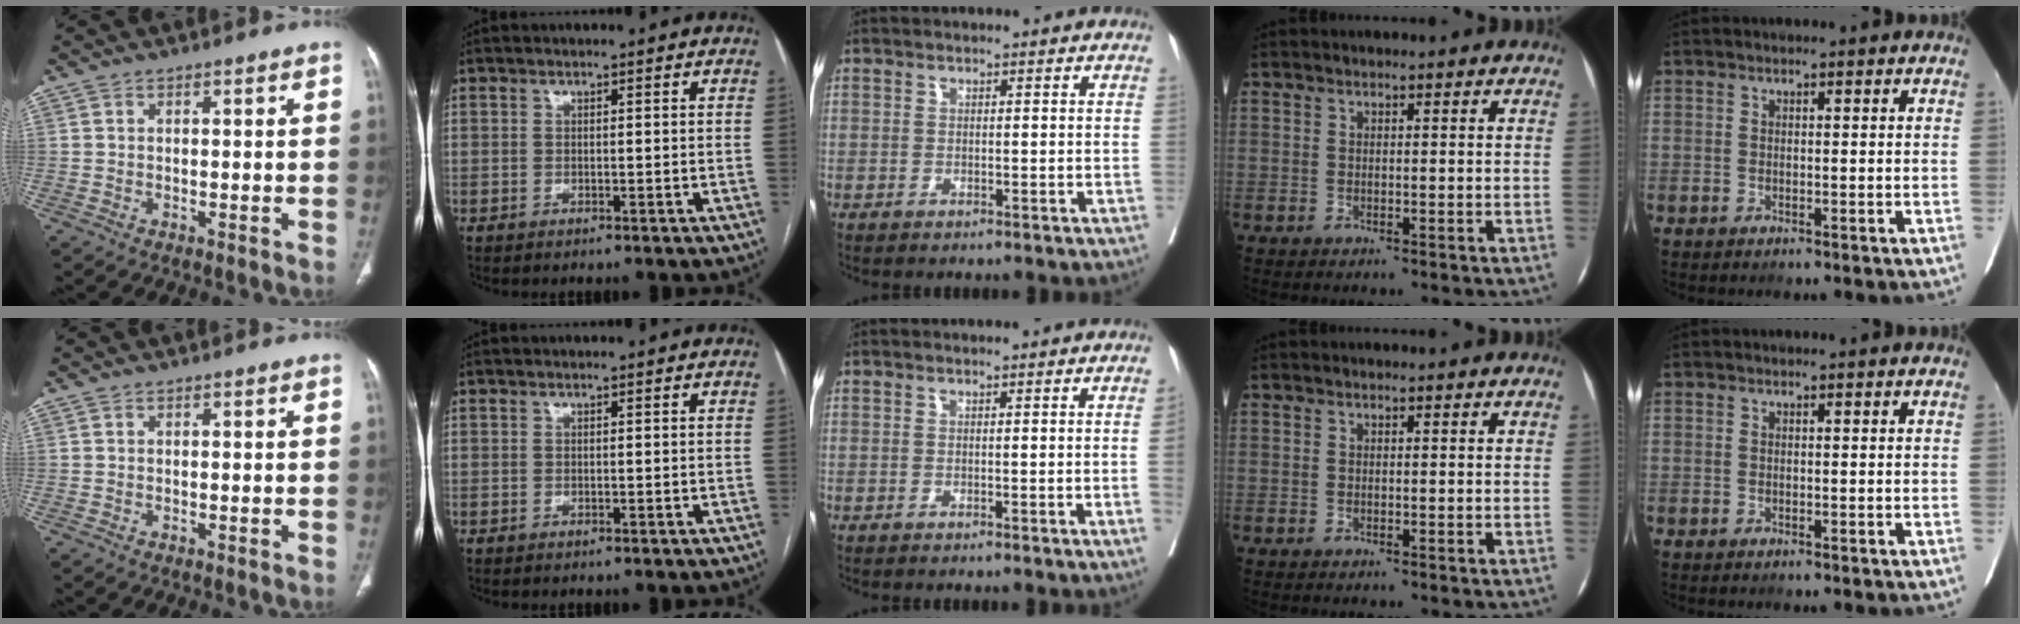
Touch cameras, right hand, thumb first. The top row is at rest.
{"middle": {"total": 1.8, "force": [-0.2, -0.5, 1.7], "torque": [-0.029, 0.001, 0.001]}}